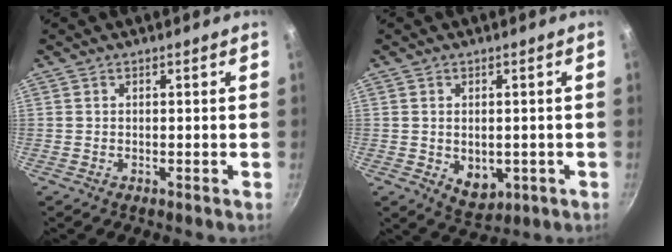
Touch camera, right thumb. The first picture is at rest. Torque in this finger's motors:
{"motor_torque": [-0.30, 0.46, -0.18, -0.20, 0.00]}